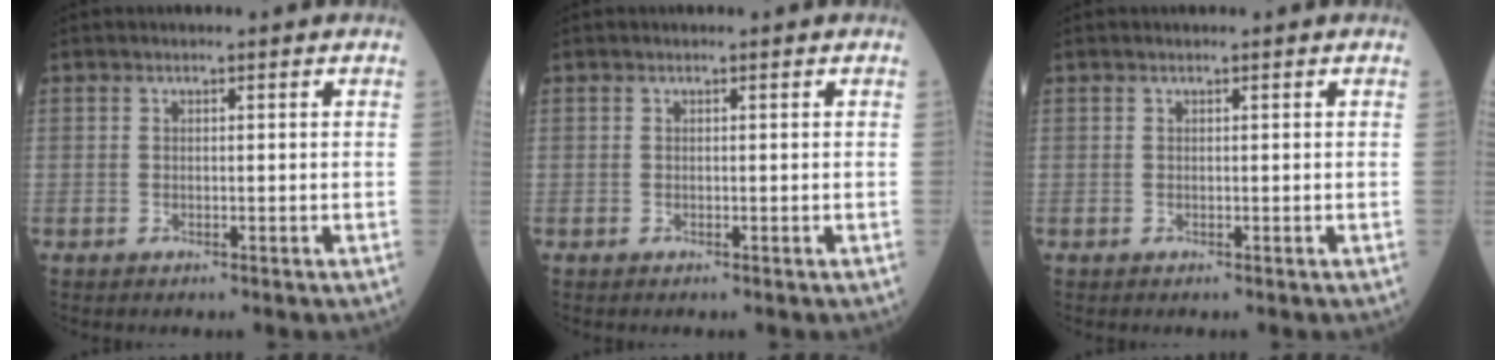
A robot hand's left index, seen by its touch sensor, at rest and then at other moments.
{"total": 0.0}
{"total": 0.0}